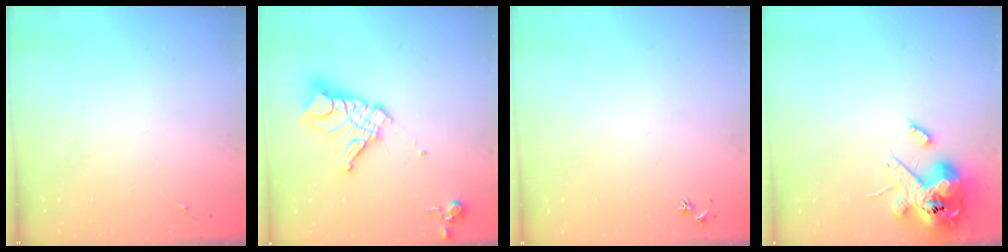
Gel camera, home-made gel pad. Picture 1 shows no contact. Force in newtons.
{"total": 16.4, "press": 16.3, "slide": 2.1}
{"total": 2.9, "press": 2.8, "slide": 0.3}
{"total": 14.9, "press": 14.7, "slide": 2.6}